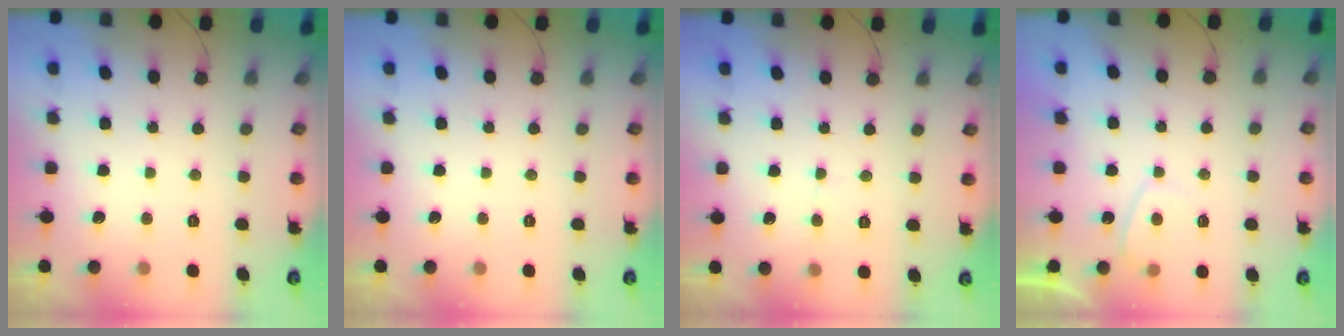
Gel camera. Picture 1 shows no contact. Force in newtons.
{"total": 0.0}
{"total": 3.9, "press": 3.9, "slide": 0.3}
{"total": 2.0, "press": 2.0, "slide": 0.6}